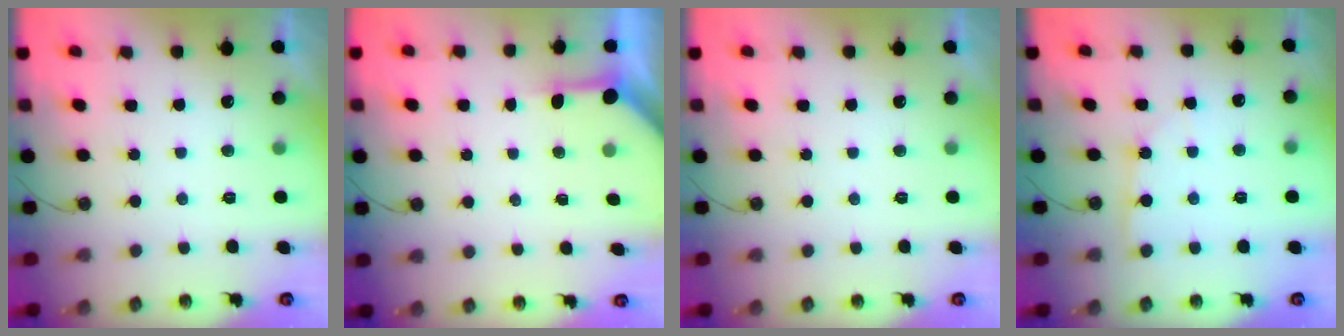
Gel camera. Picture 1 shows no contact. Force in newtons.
{"total": 3.5, "press": 3.5, "slide": 0.3}
{"total": 0.0}
{"total": 3.4, "press": 3.4, "slide": 0.4}